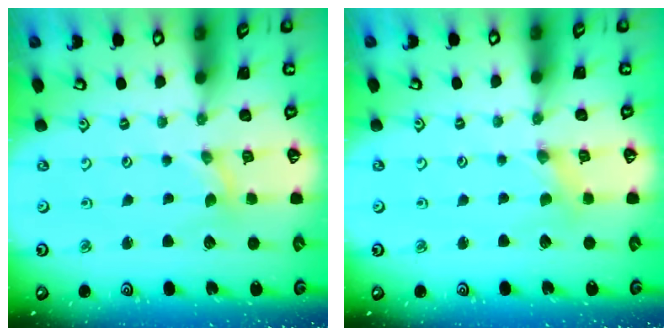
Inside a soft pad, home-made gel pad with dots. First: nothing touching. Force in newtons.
{"total": 0.0}